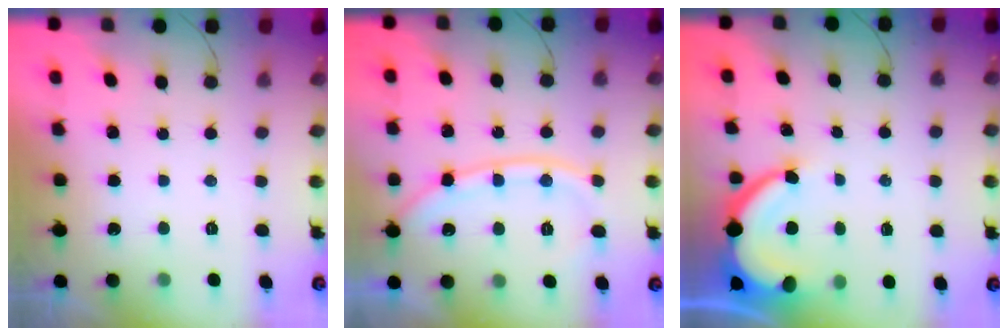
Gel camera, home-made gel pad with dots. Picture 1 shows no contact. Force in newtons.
{"total": 12.0, "press": 11.9, "slide": 1.4}
{"total": 7.3, "press": 7.3, "slide": 0.7}